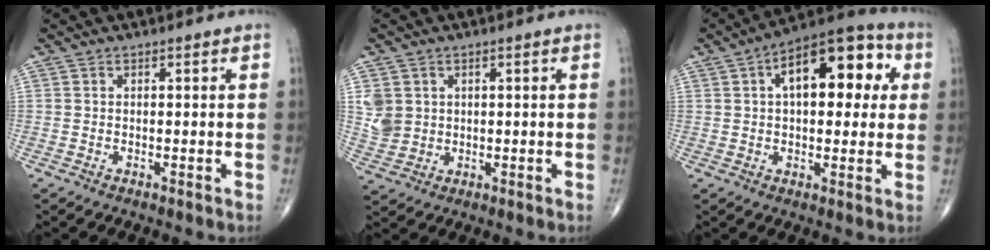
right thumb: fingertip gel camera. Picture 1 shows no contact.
{"total": 5.2, "force": [1.3, 4.6, 2.2], "torque": [-0.031, -0.003, 0.036]}
{"total": 17.0, "force": [4.3, 8.6, 14.0], "torque": [-0.160, 0.024, 0.053]}